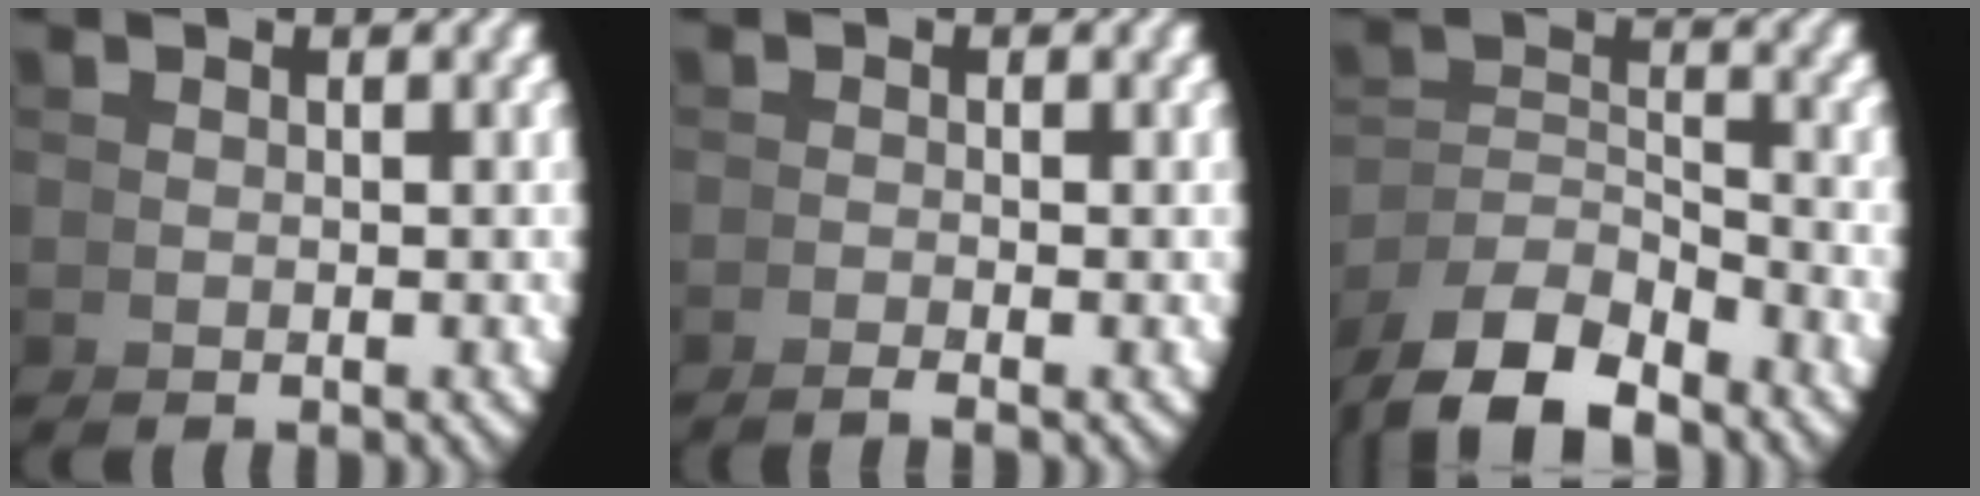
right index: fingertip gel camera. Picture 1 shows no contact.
{"total": 1.5, "force": [-1.0, -1.0, 0.3], "torque": [0.003, 0.006, -0.023]}
{"total": 6.5, "force": [-3.7, 4.0, 3.7], "torque": [-0.096, -0.035, -0.048]}